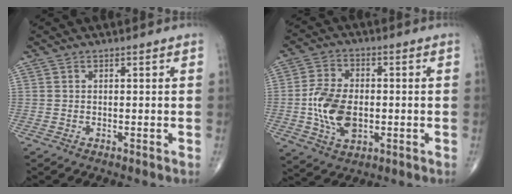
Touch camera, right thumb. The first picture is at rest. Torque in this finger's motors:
{"motor_torque": [1.21, 1.59, 1.40, -0.11, 0.16]}